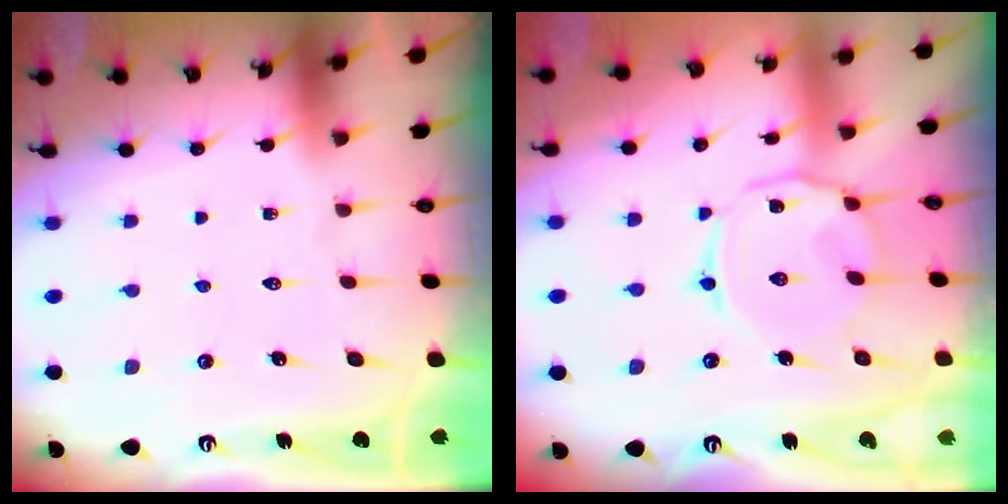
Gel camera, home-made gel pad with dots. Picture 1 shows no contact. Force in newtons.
{"total": 7.0, "press": 7.0, "slide": 0.5}